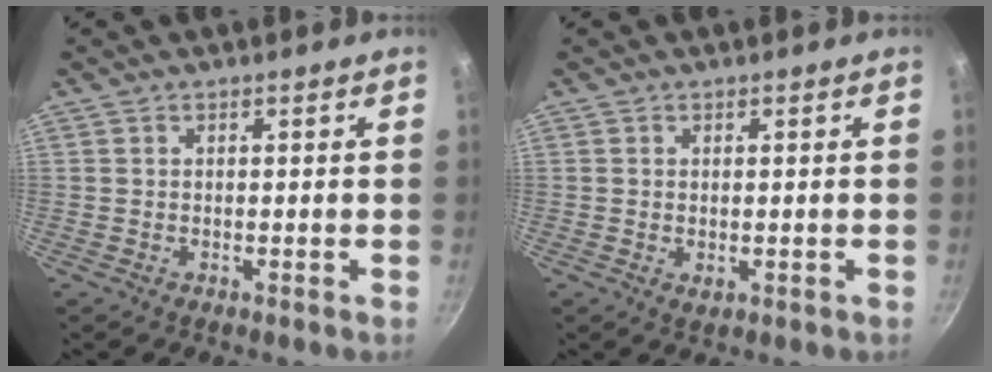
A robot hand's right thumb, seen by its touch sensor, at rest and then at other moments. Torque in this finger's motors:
{"motor_torque": [-0.28, 0.25, -0.50, 0.13, -0.01]}